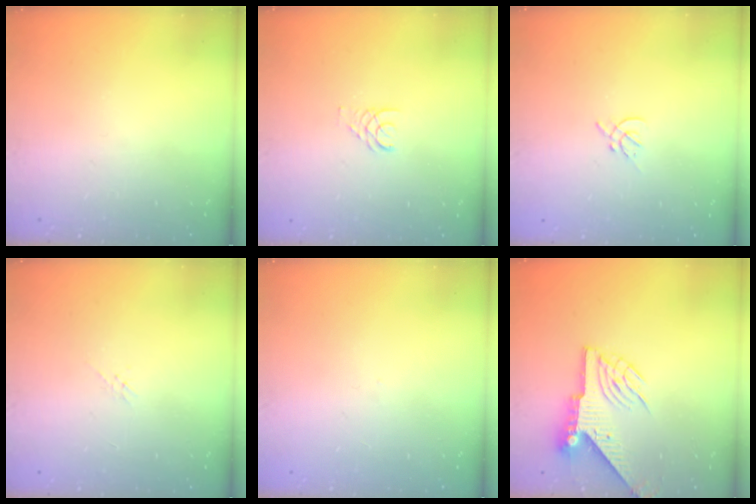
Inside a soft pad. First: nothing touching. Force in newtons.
{"total": 1.7, "press": 1.7, "slide": 0.2}
{"total": 2.2, "press": 2.1, "slide": 0.6}
{"total": 0.5, "press": 0.5, "slide": 0.2}
{"total": 0.0}
{"total": 7.6, "press": 7.6, "slide": 0.6}